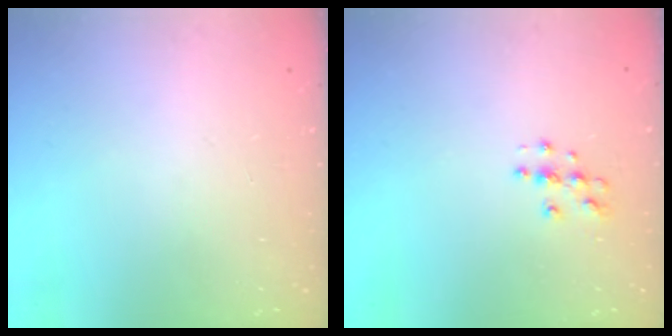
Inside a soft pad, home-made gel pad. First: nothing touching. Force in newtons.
{"total": 3.8, "press": 3.8, "slide": 0.3}